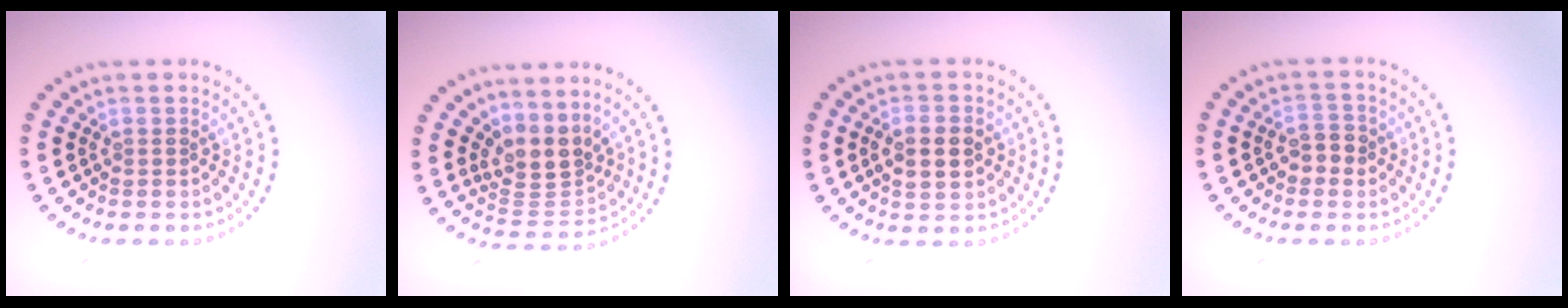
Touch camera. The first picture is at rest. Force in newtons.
{"total": 3.6, "press": 2.6, "slide": 2.6}
{"total": 4.4, "press": 4.4, "slide": 0.3}
{"total": 2.1, "press": 2.1, "slide": 0.4}